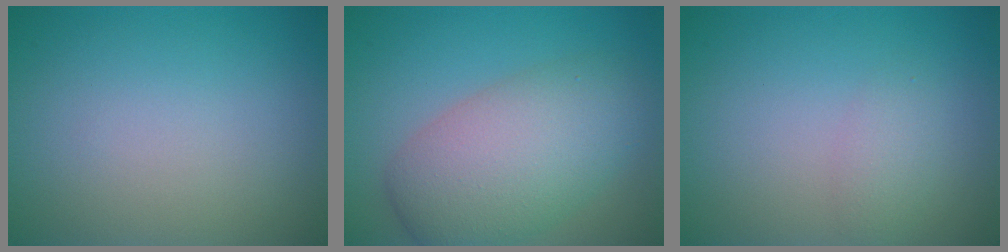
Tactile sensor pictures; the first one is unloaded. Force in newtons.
{"total": 7.5, "press": 7.5, "slide": 0.4}
{"total": 1.6, "press": 1.6, "slide": 0.1}